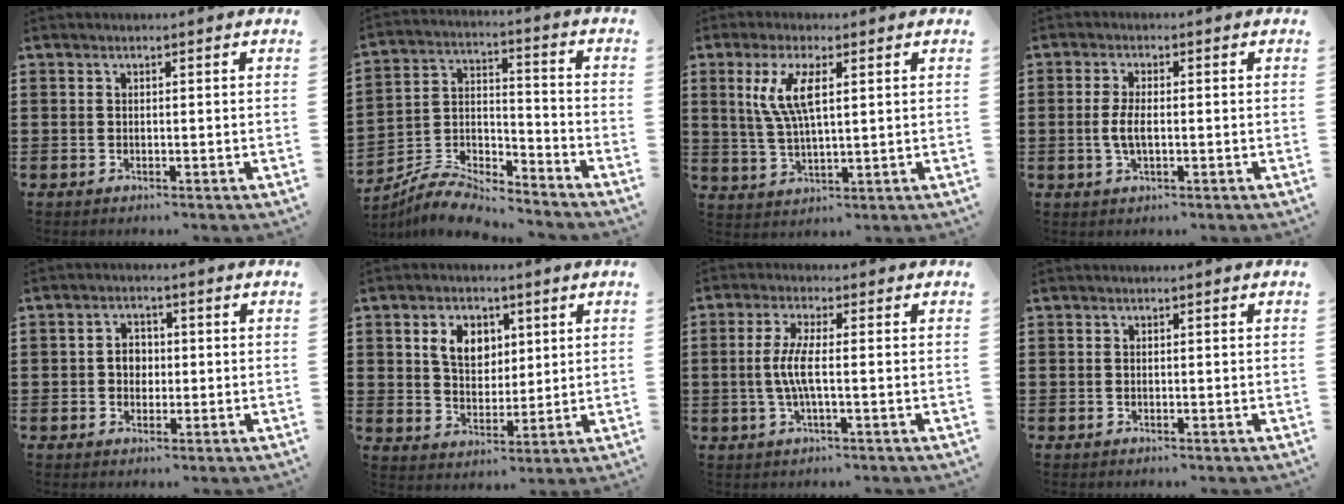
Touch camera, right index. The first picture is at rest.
{"total": 7.6, "force": [-7.3, 1.0, 1.6], "torque": [-0.031, 0.015, -0.144]}
{"total": 6.9, "force": [2.3, 2.1, 6.2], "torque": [-0.134, 0.005, 0.038]}
{"total": 3.5, "force": [-0.3, 1.3, 3.3], "torque": [-0.082, -0.007, -0.014]}
{"total": 2.7, "force": [0.0, 2.2, 1.6], "torque": [-0.035, 0.009, -0.002]}
{"total": 5.9, "force": [2.4, 4.3, 3.3], "torque": [-0.073, 0.013, 0.042]}
{"total": 4.8, "force": [-0.5, 0.7, 4.7], "torque": [-0.108, -0.008, -0.020]}
{"total": 0.0}